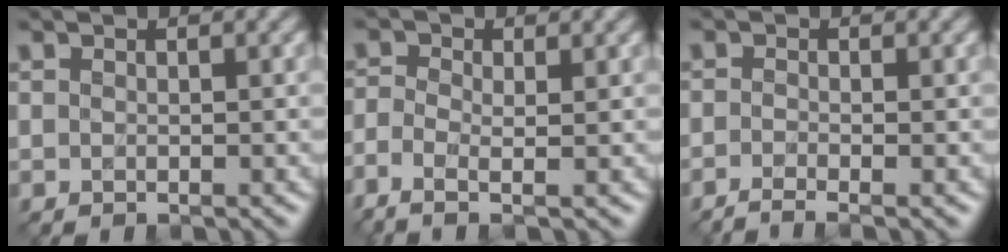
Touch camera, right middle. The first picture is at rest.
{"total": 3.0, "force": [-1.3, 1.2, 2.5], "torque": [-0.066, -0.016, -0.024]}
{"total": 1.9, "force": [-1.3, 0.4, 1.3], "torque": [-0.018, -0.009, -0.036]}